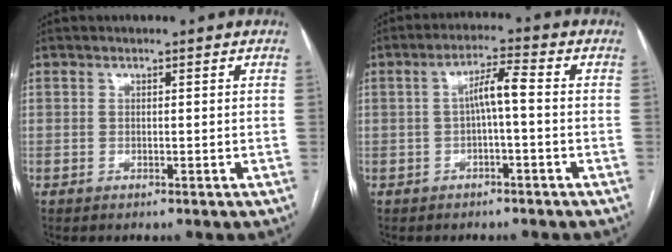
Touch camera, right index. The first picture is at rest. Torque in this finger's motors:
{"motor_torque": [0.56, 0.23, 0.29, 0.07]}